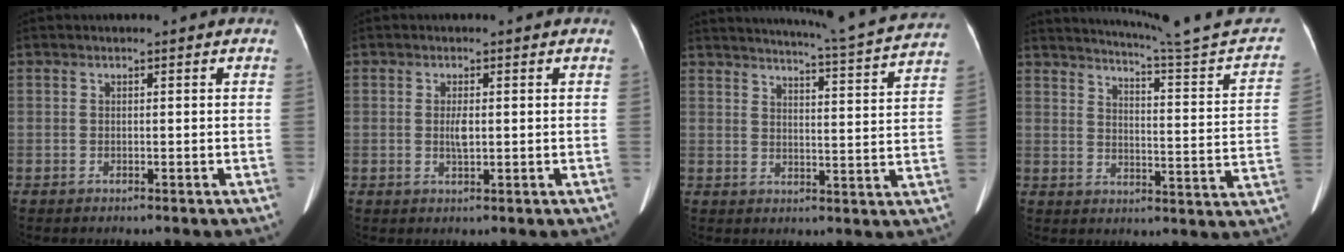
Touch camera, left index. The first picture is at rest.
{"total": 1.9, "force": [0.1, 0.4, 1.9], "torque": [-0.038, -0.001, 0.004]}
{"total": 17.2, "force": [16.2, -1.1, 5.7], "torque": [-0.100, -0.051, 0.197]}
{"total": 19.1, "force": [17.7, -1.1, 7.1], "torque": [-0.104, -0.072, 0.216]}